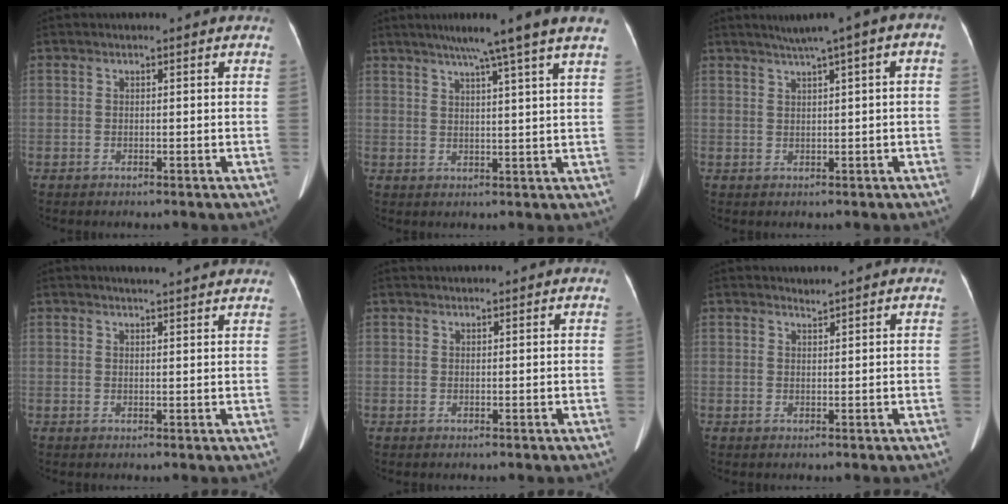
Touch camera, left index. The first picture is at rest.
{"total": 10.7, "force": [8.1, -2.1, 6.6], "torque": [-0.096, 0.009, 0.095]}
{"total": 6.3, "force": [2.4, 0.5, 5.8], "torque": [-0.084, 0.030, 0.032]}
{"total": 6.7, "force": [6.2, 0.5, 2.6], "torque": [-0.035, 0.015, 0.064]}
{"total": 1.6, "force": [1.6, -0.1, 0.3], "torque": [-0.002, 0.019, 0.030]}
{"total": 0.6, "force": [0.5, -0.3, -0.2], "torque": [-0.010, -0.005, 0.014]}